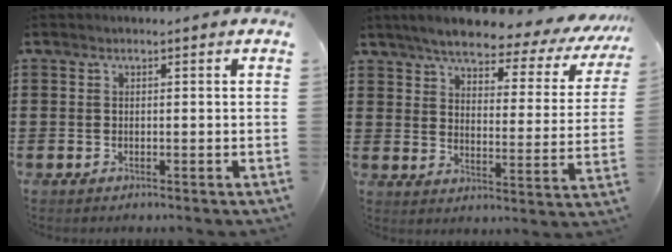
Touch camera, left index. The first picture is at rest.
{"total": 6.1, "force": [5.3, 1.0, 2.9], "torque": [-0.073, -0.036, 0.084]}